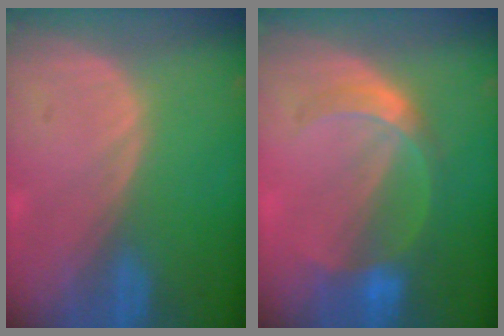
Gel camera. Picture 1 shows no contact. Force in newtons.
{"total": 6.1, "press": 5.5, "slide": 2.8}